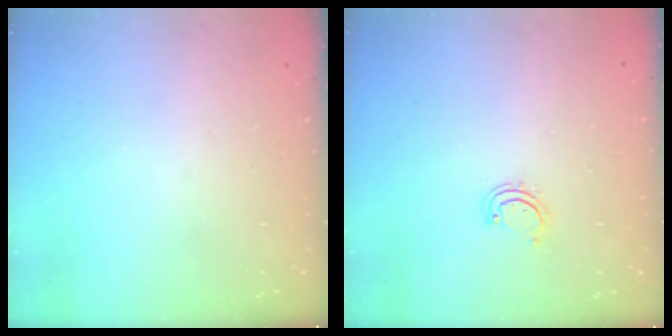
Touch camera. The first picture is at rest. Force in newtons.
{"total": 2.5, "press": 2.5, "slide": 0.3}